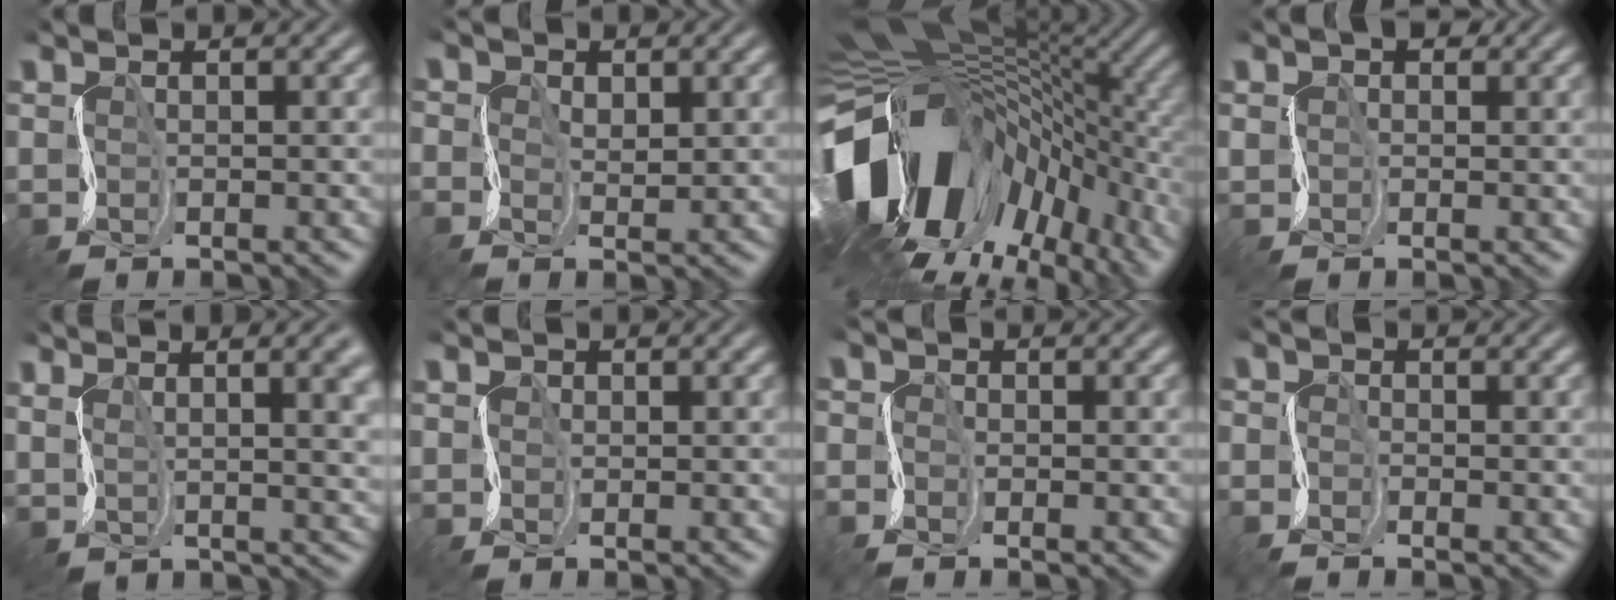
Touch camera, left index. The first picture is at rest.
{"total": 1.0, "force": [-0.3, 0.7, 0.6], "torque": [-0.018, -0.002, -0.008]}
{"total": 18.3, "force": [-6.1, 11.5, 12.9], "torque": [-0.247, -0.016, -0.097]}
{"total": 1.8, "force": [0.7, 1.5, 0.8], "torque": [-0.006, 0.005, 0.001]}
{"total": 10.5, "force": [4.5, 4.8, 8.1], "torque": [-0.132, 0.043, 0.062]}
{"total": 0.7, "force": [-0.3, 0.1, -0.6], "torque": [0.008, 0.000, -0.003]}
{"total": 1.8, "force": [-1.7, 0.4, -0.1], "torque": [-0.001, -0.005, -0.033]}
{"total": 1.9, "force": [-1.9, 0.2, -0.2], "torque": [-0.001, -0.006, -0.039]}